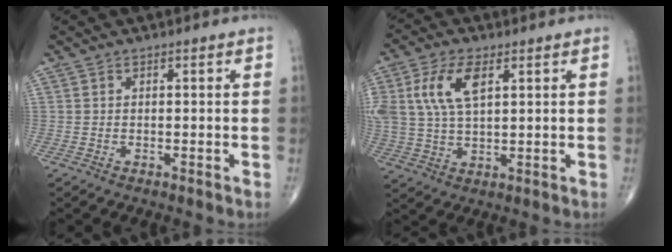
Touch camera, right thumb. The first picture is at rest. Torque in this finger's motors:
{"motor_torque": [0.73, 1.82, 1.43, 0.17, 0.54]}